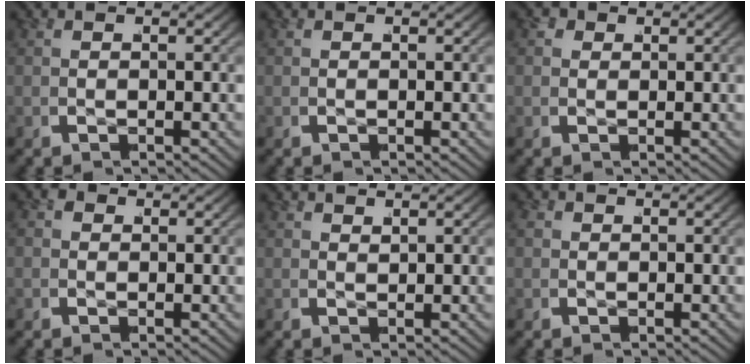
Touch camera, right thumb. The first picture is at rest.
{"total": 0.0}
{"total": 1.6, "force": [0.6, 1.4, 0.4], "torque": [-0.014, -0.003, 0.010]}
{"total": 1.4, "force": [0.2, 1.3, 0.5], "torque": [-0.014, -0.002, 0.000]}
{"total": 1.0, "force": [0.8, -0.6, -0.4], "torque": [0.012, 0.003, 0.017]}
{"total": 0.7, "force": [0.0, 0.7, 0.1], "torque": [-0.006, -0.003, 0.001]}